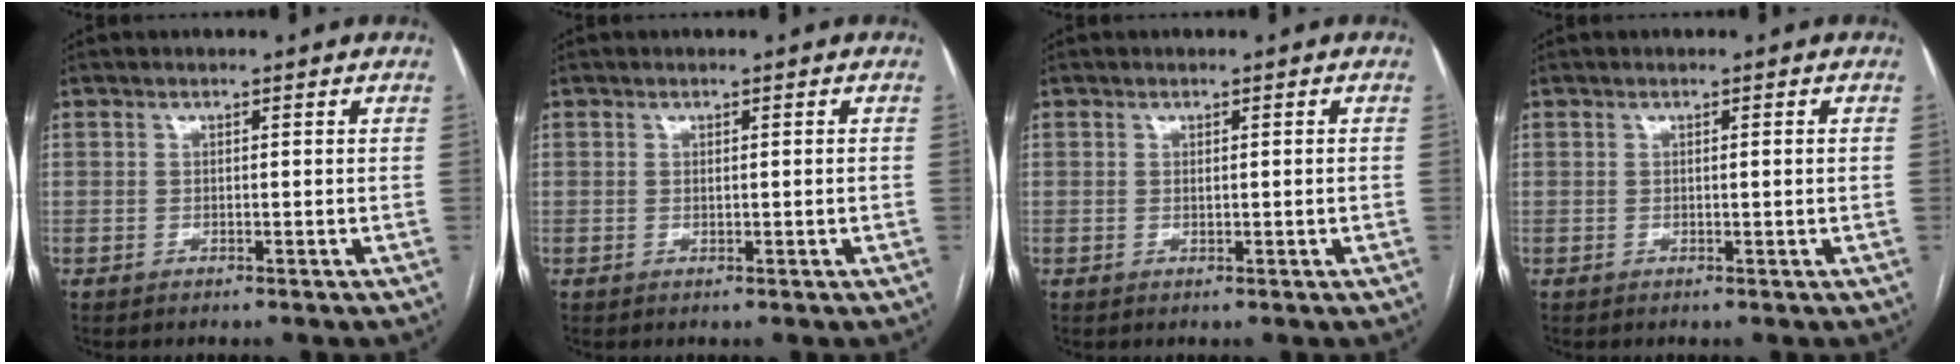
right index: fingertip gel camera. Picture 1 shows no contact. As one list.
[{"total": 1.1, "force": [0.0, 0.1, 1.1], "torque": [-0.022, 0.000, 0.004]}, {"total": 1.4, "force": [0.0, 0.2, 1.4], "torque": [-0.025, 0.000, 0.003]}, {"total": 0.9, "force": [0.0, -0.2, 0.8], "torque": [-0.014, 0.001, 0.002]}]